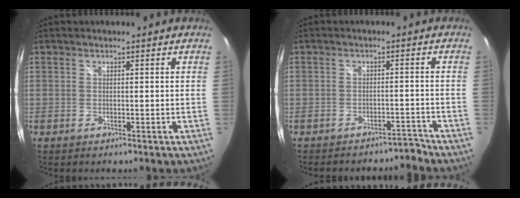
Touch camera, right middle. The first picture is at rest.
{"total": 6.2, "force": [-5.9, 1.6, 0.9], "torque": [-0.015, 0.011, -0.079]}